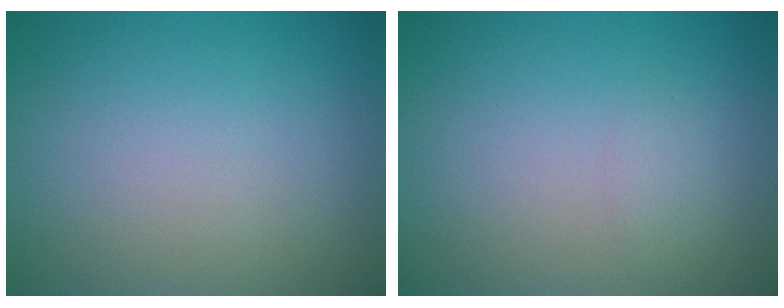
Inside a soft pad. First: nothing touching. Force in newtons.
{"total": 0.9, "press": 0.9, "slide": 0.0}